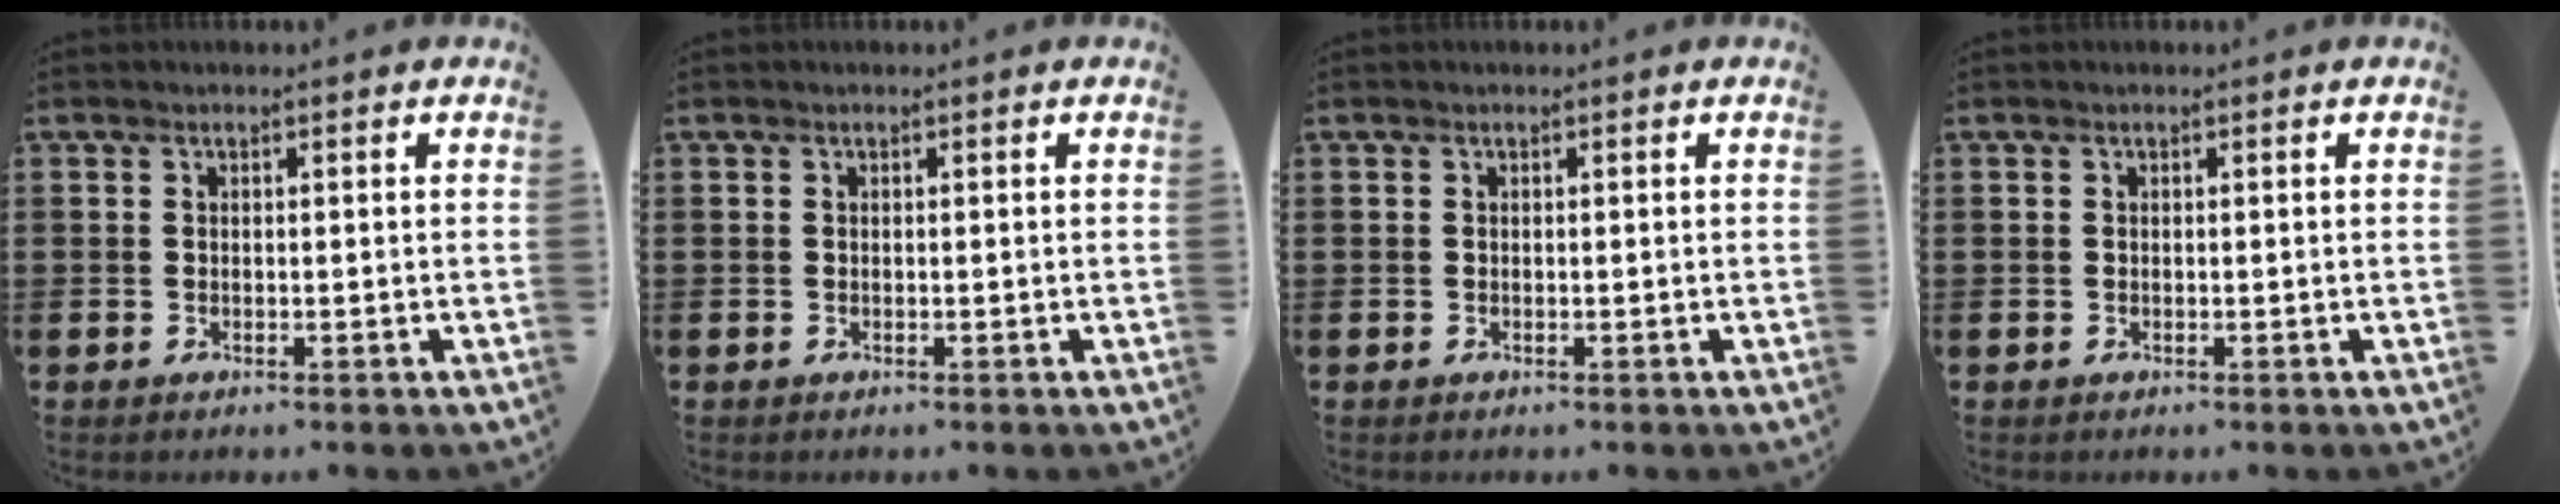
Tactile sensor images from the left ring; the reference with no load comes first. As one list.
[{"total": 0.0}, {"total": 0.0}, {"total": 0.0}]